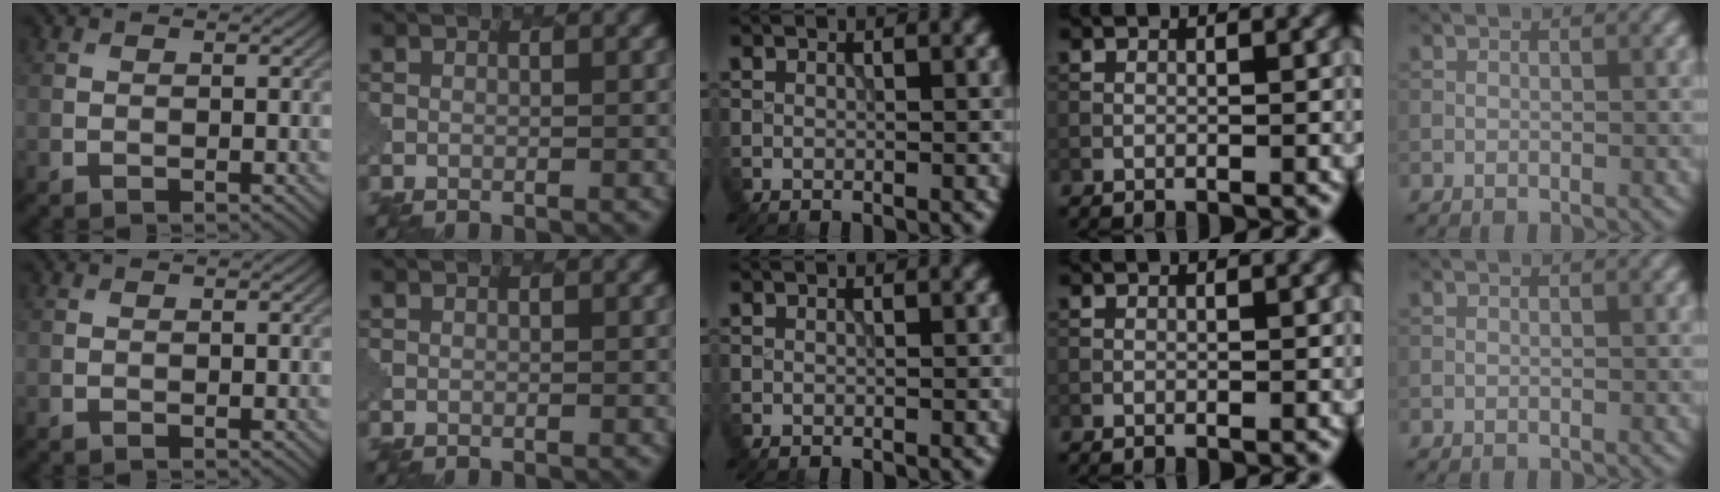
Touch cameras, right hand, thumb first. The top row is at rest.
{}